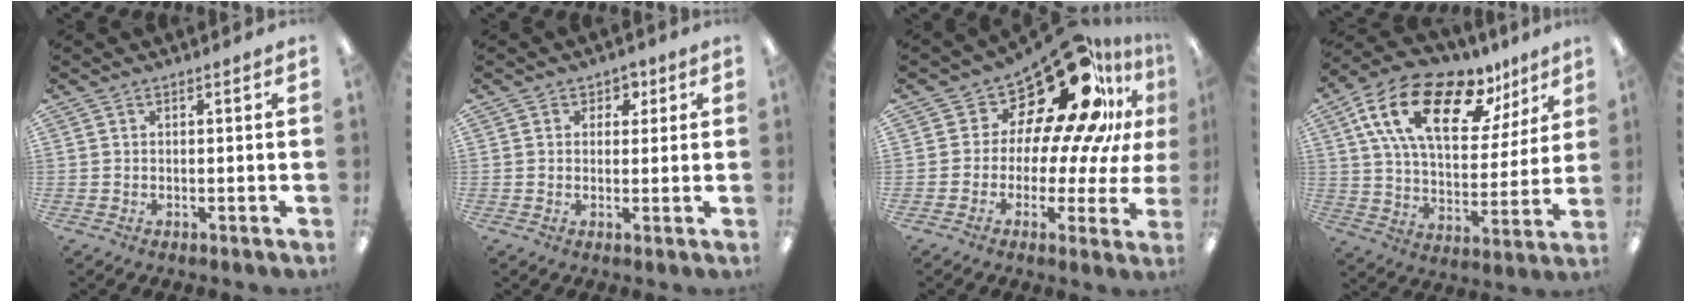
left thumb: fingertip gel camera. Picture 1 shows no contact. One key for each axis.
{"total": 2.1, "fx": 0.6, "fy": 2.0, "fz": 0.3, "tx": 0.010, "ty": -0.001, "tz": 0.007}
{"total": 21.9, "fx": 13.6, "fy": 9.2, "fz": 14.5, "tx": -0.226, "ty": -0.102, "tz": 0.222}
{"total": 21.4, "fx": 11.9, "fy": 10.4, "fz": 14.4, "tx": -0.257, "ty": -0.045, "tz": 0.207}